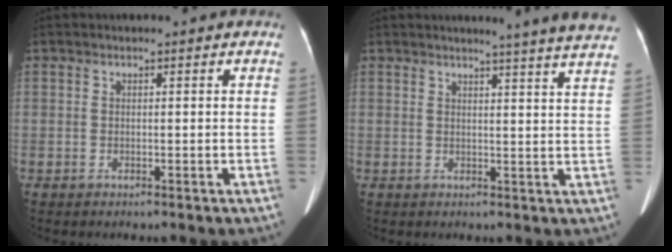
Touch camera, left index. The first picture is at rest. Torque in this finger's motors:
{"motor_torque": [0.56, -1.02, 0.00, 0.07]}